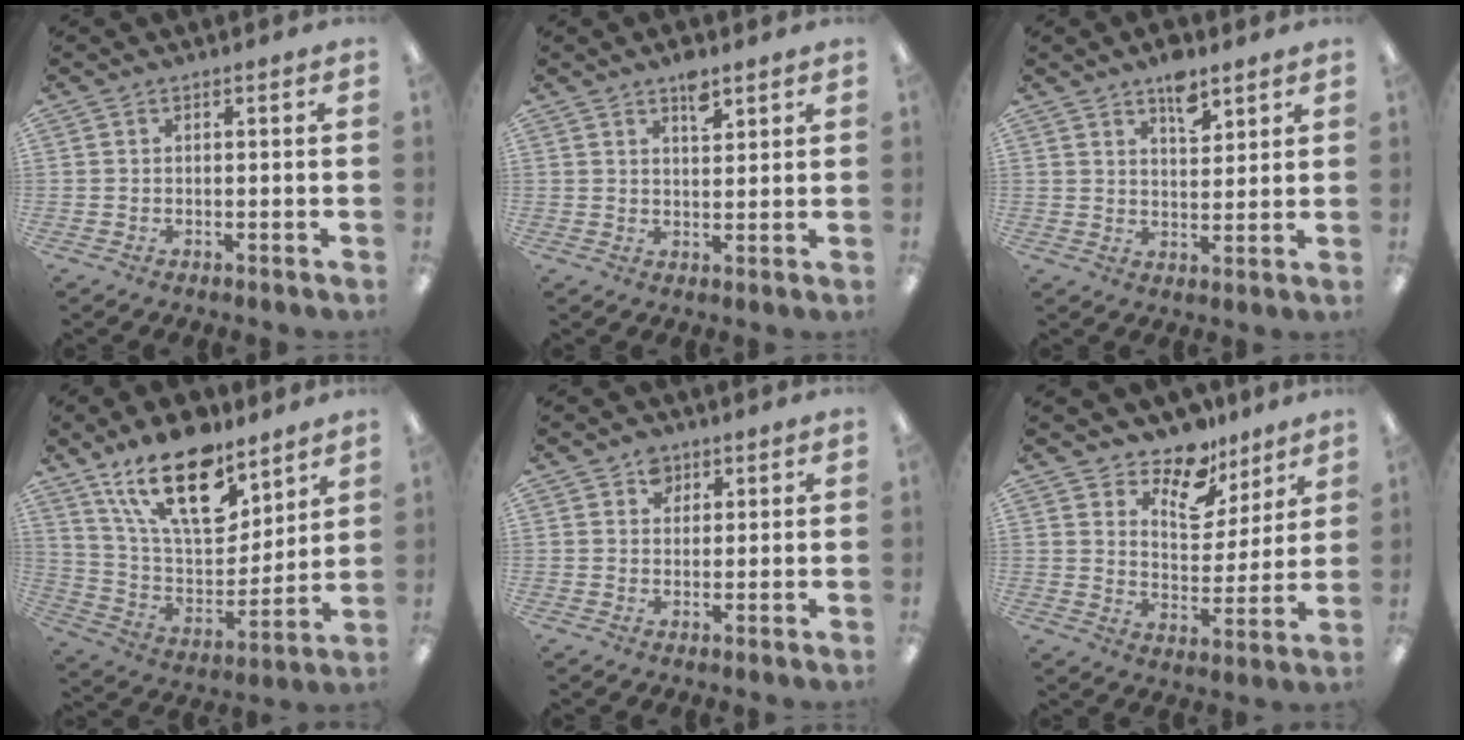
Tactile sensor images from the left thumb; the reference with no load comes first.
{"total": 4.8, "force": [3.4, 2.1, 2.7], "torque": [-0.028, -0.020, 0.055]}
{"total": 6.8, "force": [4.9, 3.2, 3.5], "torque": [-0.042, -0.027, 0.083]}
{"total": 21.4, "force": [13.8, 9.8, 13.2], "torque": [-0.243, -0.076, 0.244]}
{"total": 4.0, "force": [2.4, 3.0, 1.2], "torque": [-0.007, -0.003, 0.041]}
{"total": 12.0, "force": [9.6, 5.8, 4.2], "torque": [-0.075, -0.069, 0.178]}